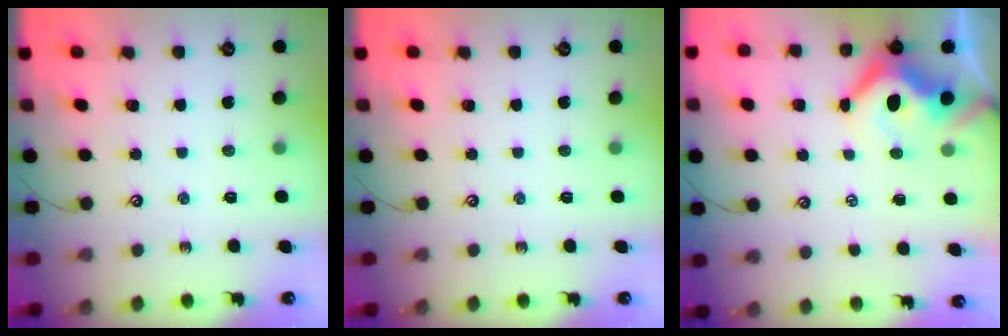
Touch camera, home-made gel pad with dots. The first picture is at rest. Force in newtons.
{"total": 0.0}
{"total": 6.2, "press": 6.0, "slide": 1.5}